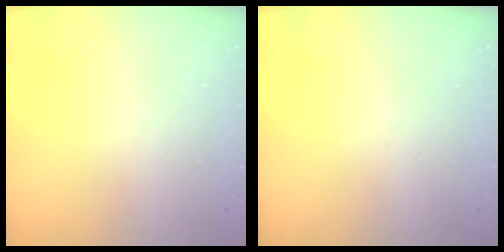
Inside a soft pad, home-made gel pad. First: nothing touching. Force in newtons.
{"total": 0.0}